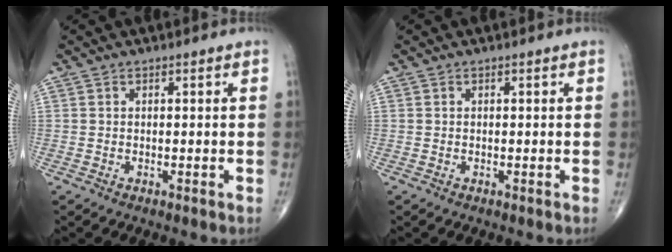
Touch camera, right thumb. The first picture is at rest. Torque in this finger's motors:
{"motor_torque": [-0.15, 0.15, 0.03, -0.03, 0.03]}